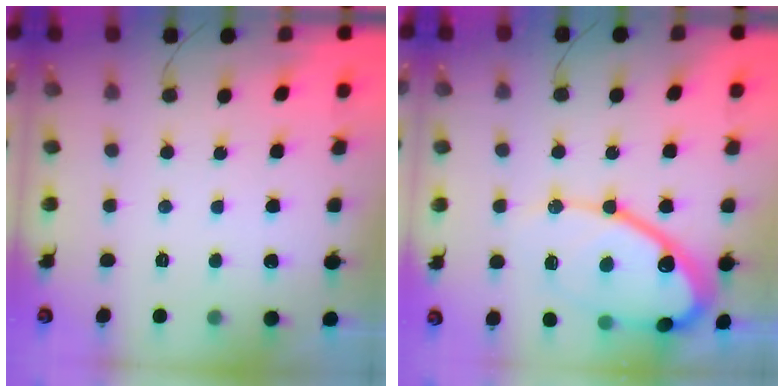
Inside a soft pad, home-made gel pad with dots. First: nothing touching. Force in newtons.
{"total": 19.0, "press": 18.9, "slide": 1.8}